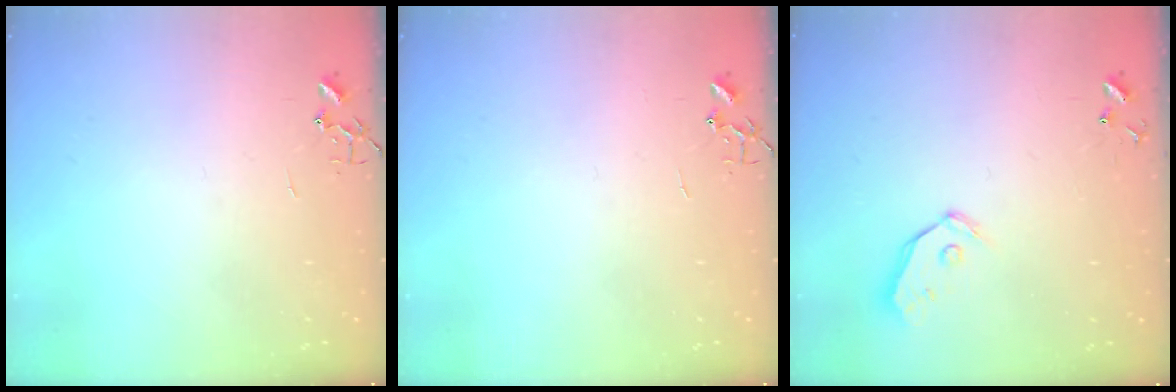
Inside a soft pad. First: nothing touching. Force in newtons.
{"total": 0.0}
{"total": 4.8, "press": 4.8, "slide": 0.5}